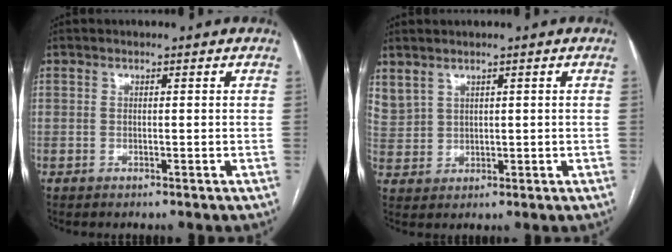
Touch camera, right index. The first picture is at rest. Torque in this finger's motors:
{"motor_torque": [-0.19, 0.26, 0.01, 0.00]}